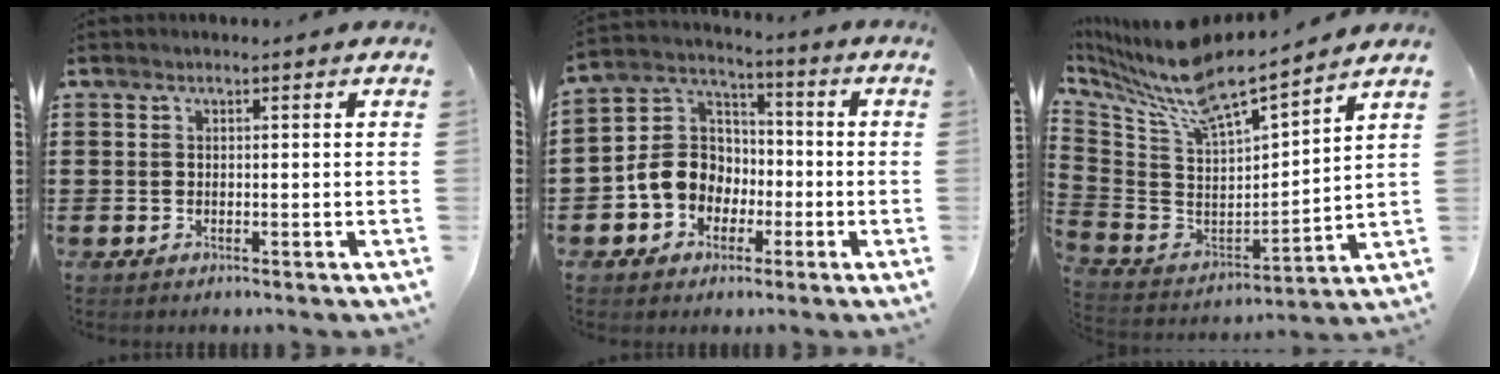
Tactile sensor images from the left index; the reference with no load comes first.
{"total": 9.0, "force": [-2.4, 7.9, 3.5], "torque": [-0.111, 0.021, -0.050]}
{"total": 9.2, "force": [8.1, 1.0, 4.4], "torque": [-0.124, -0.059, 0.133]}